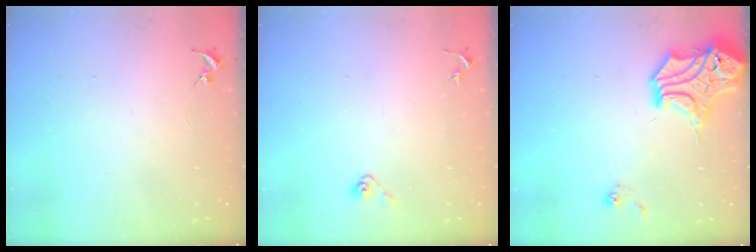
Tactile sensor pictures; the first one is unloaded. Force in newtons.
{"total": 3.9, "press": 3.4, "slide": 2.0}
{"total": 15.0, "press": 14.7, "slide": 2.7}